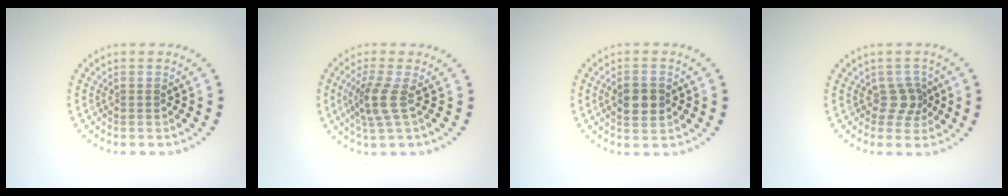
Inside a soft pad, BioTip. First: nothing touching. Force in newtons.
{"total": 2.8, "press": 2.1, "slide": 1.8}
{"total": 3.1, "press": 3.1, "slide": 0.1}
{"total": 2.0, "press": 1.6, "slide": 1.3}